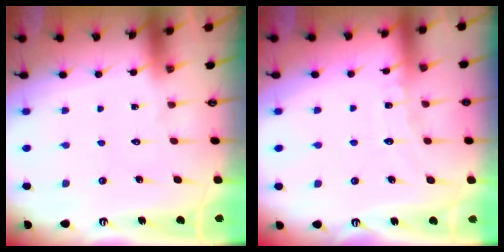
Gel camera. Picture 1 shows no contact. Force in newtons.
{"total": 6.4, "press": 6.3, "slide": 0.6}